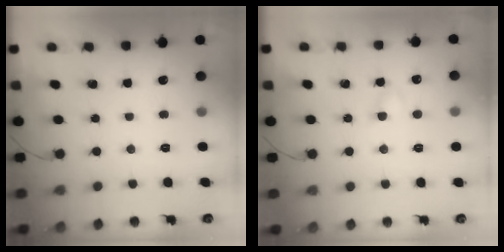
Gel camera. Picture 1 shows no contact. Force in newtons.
{"total": 2.6, "press": 2.5, "slide": 0.8}